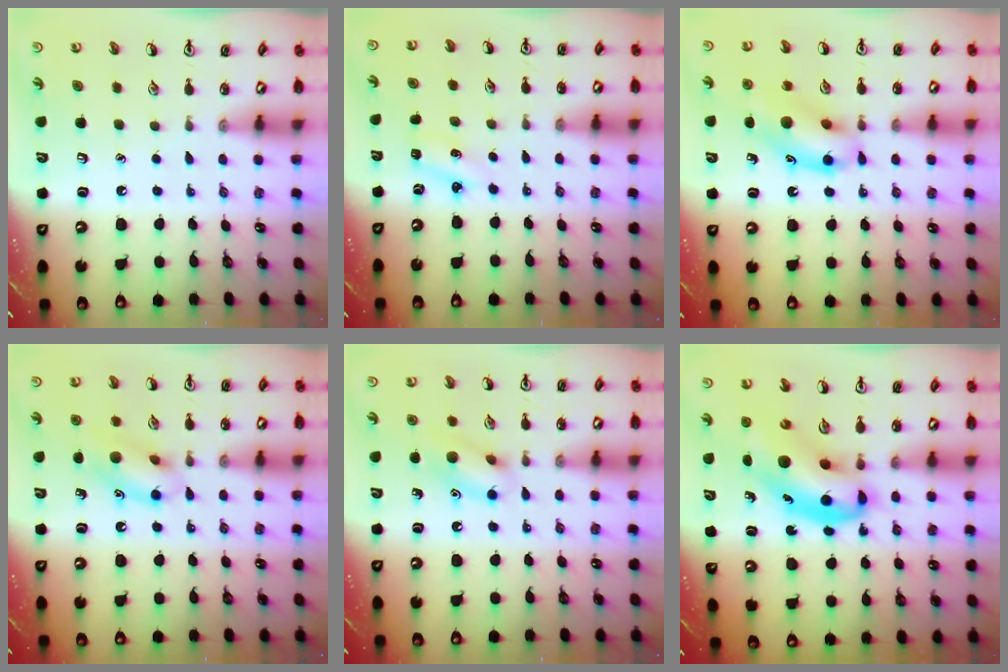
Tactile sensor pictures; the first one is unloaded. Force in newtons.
{"total": 2.5, "press": 2.3, "slide": 0.8}
{"total": 13.6, "press": 13.3, "slide": 2.4}
{"total": 11.9, "press": 11.7, "slide": 2.1}
{"total": 11.0, "press": 11.0, "slide": 0.6}
{"total": 9.8, "press": 9.5, "slide": 2.4}